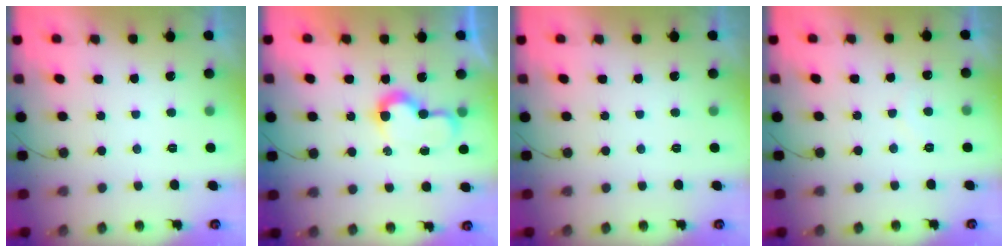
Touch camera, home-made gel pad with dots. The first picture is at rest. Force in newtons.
{"total": 7.9, "press": 7.9, "slide": 0.3}
{"total": 0.0}
{"total": 4.9, "press": 4.9, "slide": 0.3}